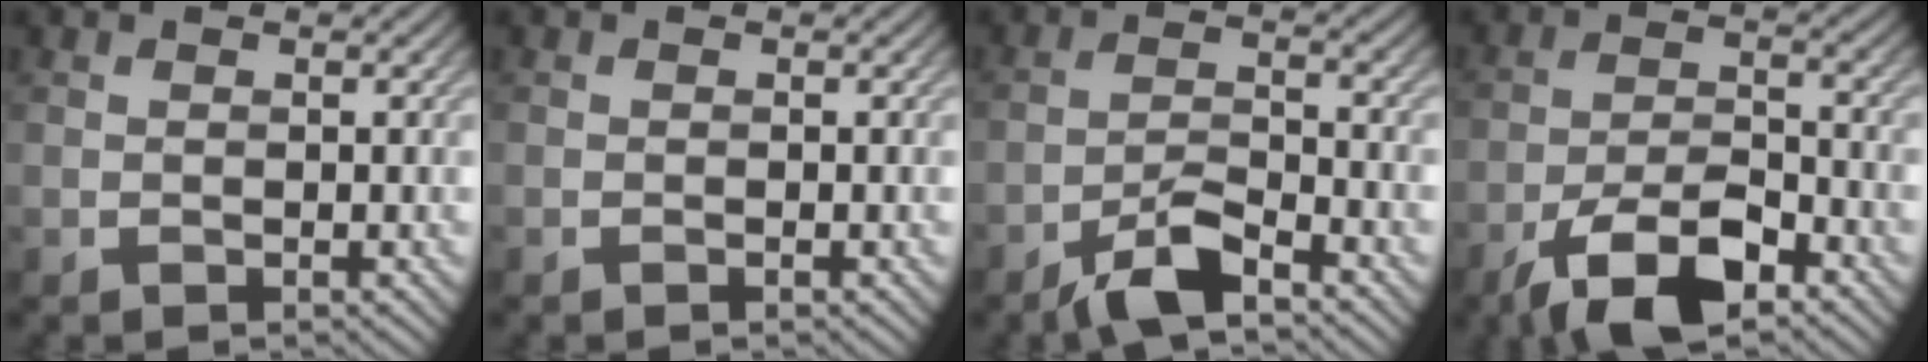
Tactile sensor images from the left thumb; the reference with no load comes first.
{"total": 0.0}
{"total": 5.6, "force": [-4.2, 1.2, 3.5], "torque": [-0.070, 0.003, -0.084]}
{"total": 8.2, "force": [-5.6, 2.7, 5.4], "torque": [-0.100, 0.002, -0.110]}